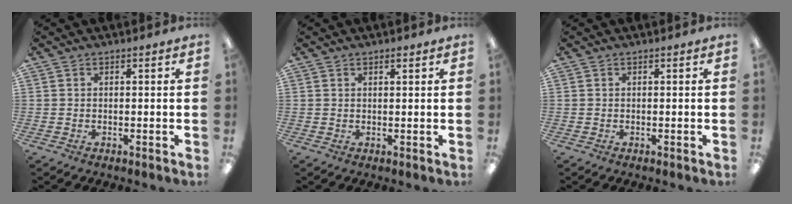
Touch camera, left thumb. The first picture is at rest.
{"total": 1.1, "force": [0.9, 0.3, 0.5], "torque": [-0.011, 0.000, 0.017]}
{"total": 0.0}